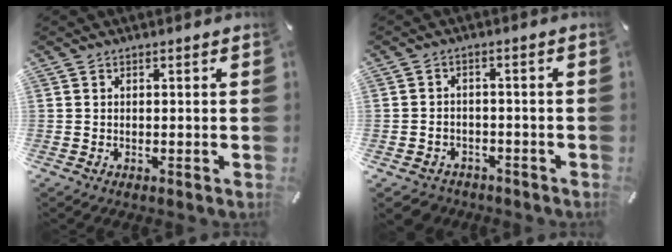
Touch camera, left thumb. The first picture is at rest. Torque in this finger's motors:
{"motor_torque": [0.69, 1.44, 0.13, 0.22, 0.07]}